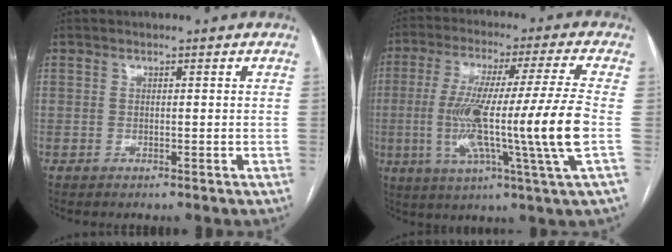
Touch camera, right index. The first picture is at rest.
{"total": 18.9, "force": [-2.7, -1.7, 18.6], "torque": [-0.320, -0.012, -0.058]}